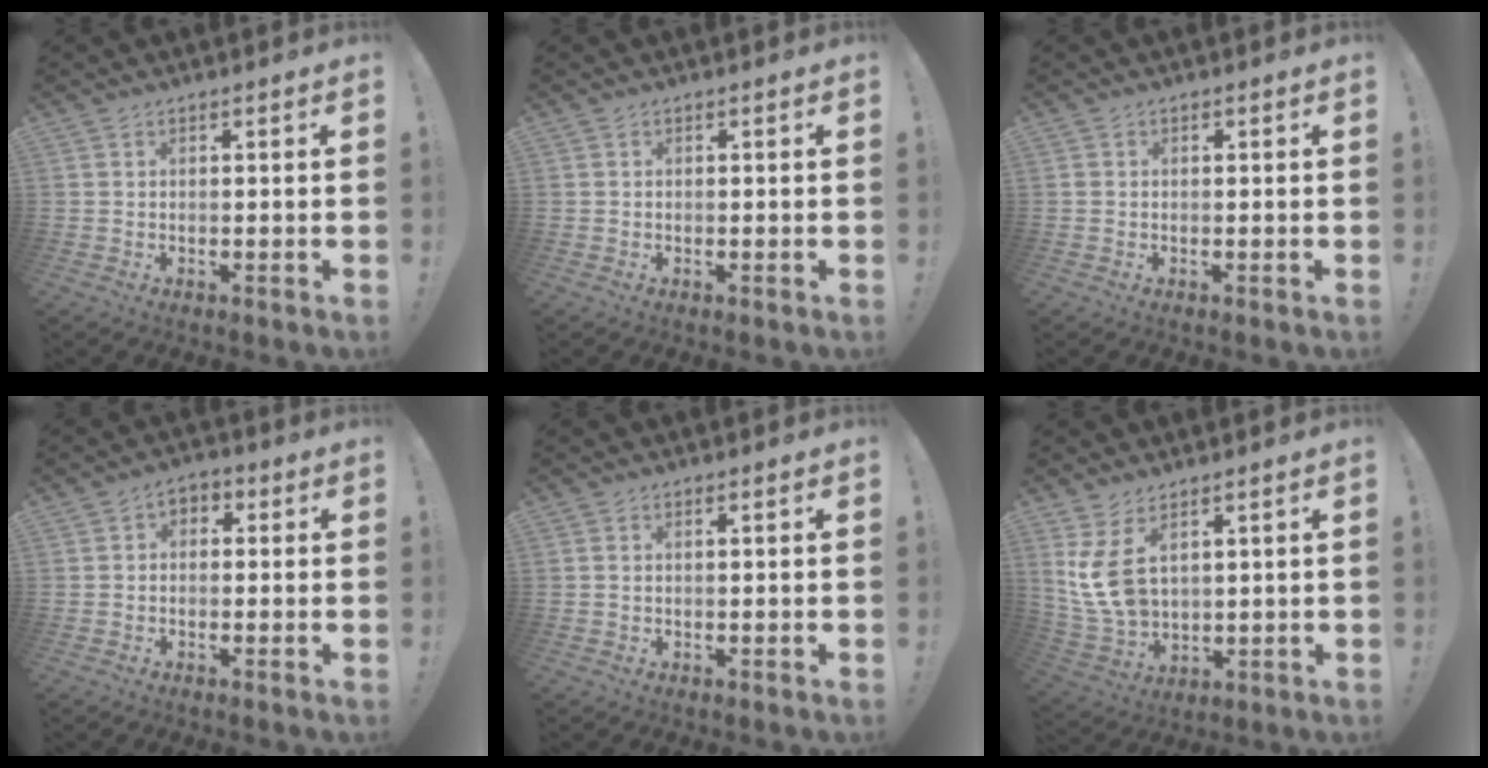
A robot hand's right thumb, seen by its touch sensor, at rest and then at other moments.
{"total": 0.0}
{"total": 0.5, "force": [0.0, 0.5, 0.1], "torque": [-0.008, 0.006, 0.000]}
{"total": 3.3, "force": [-0.8, 2.7, 1.8], "torque": [-0.029, 0.014, -0.015]}
{"total": 0.6, "force": [0.3, 0.4, 0.5], "torque": [-0.017, 0.005, 0.006]}
{"total": 11.1, "force": [4.4, 6.3, 7.9], "torque": [-0.160, -0.027, 0.087]}